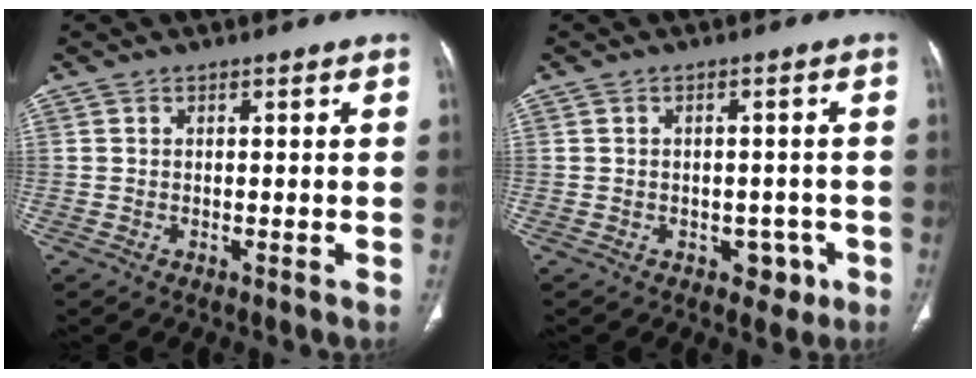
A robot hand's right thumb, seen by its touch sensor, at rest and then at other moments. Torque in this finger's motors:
{"motor_torque": [0.53, 0.48, -0.27, 0.10, 0.02]}